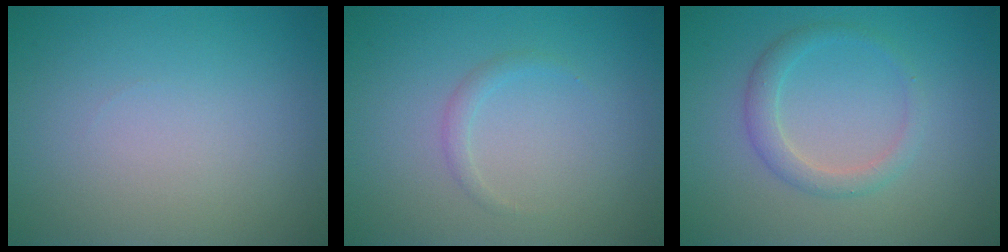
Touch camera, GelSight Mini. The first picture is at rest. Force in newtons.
{"total": 0.9, "press": 0.9, "slide": 0.0}
{"total": 2.2, "press": 2.2, "slide": 0.1}